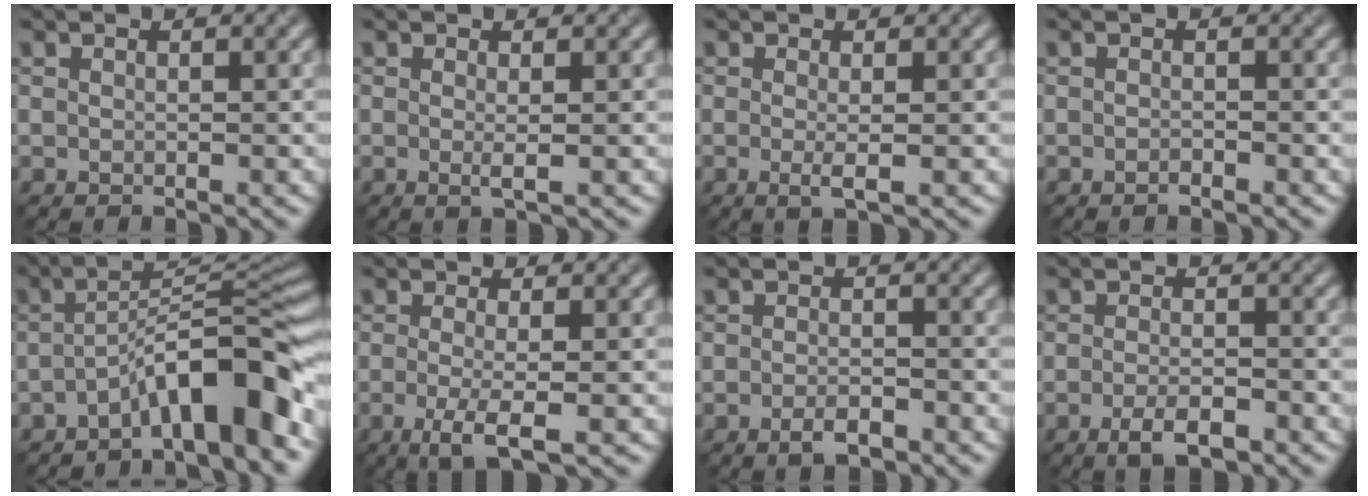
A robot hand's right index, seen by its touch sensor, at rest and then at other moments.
{"total": 0.9, "force": [-0.4, -0.1, 0.8], "torque": [-0.021, 0.001, -0.003]}
{"total": 1.3, "force": [-0.6, -0.1, 1.2], "torque": [-0.029, -0.001, -0.005]}
{"total": 0.8, "force": [-0.8, 0.0, 0.1], "torque": [-0.004, 0.002, -0.010]}
{"total": 8.6, "force": [-4.7, 1.5, 7.0], "torque": [-0.098, 0.027, -0.075]}
{"total": 3.4, "force": [-1.5, 0.5, 3.0], "torque": [-0.061, -0.003, -0.019]}
{"total": 1.7, "force": [-1.5, 0.2, 0.9], "torque": [-0.017, 0.006, -0.020]}
{"total": 2.7, "force": [-2.0, 0.5, 1.7], "torque": [-0.035, 0.004, -0.028]}